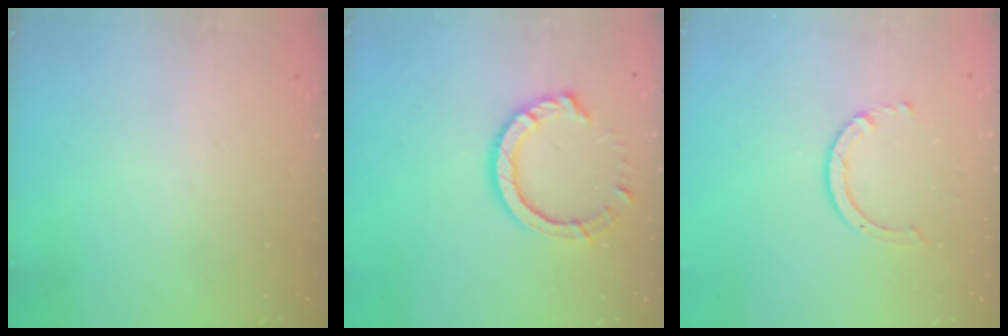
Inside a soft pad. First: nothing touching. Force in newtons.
{"total": 9.5, "press": 9.5, "slide": 1.1}
{"total": 3.6, "press": 3.6, "slide": 0.5}